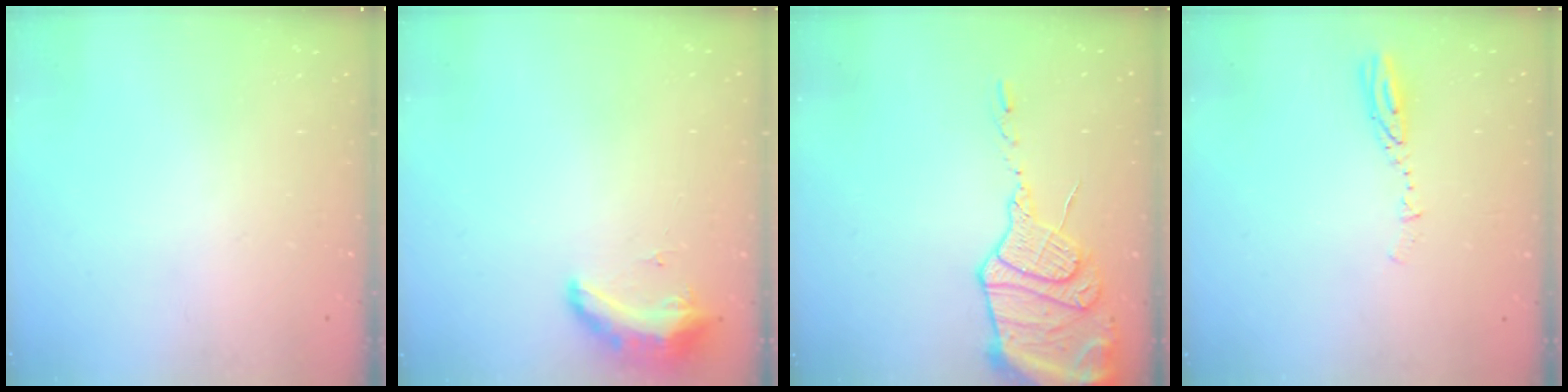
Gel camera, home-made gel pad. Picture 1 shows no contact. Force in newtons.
{"total": 8.7, "press": 8.5, "slide": 1.6}
{"total": 16.4, "press": 16.3, "slide": 1.7}
{"total": 3.4, "press": 3.4, "slide": 0.2}